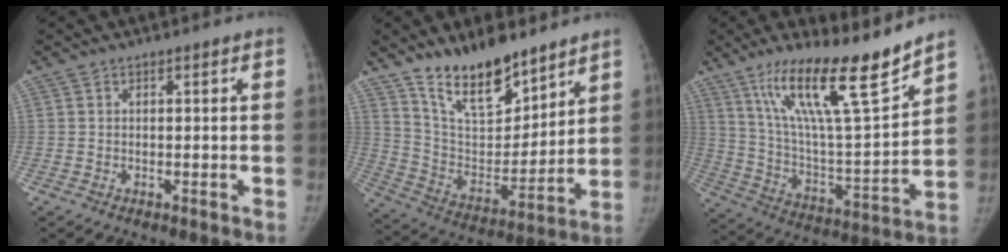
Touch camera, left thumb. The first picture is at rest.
{"total": 17.0, "force": [12.7, 7.0, 8.8], "torque": [-0.100, -0.087, 0.234]}
{"total": 22.5, "force": [15.6, 3.5, 15.9], "torque": [-0.246, -0.075, 0.279]}